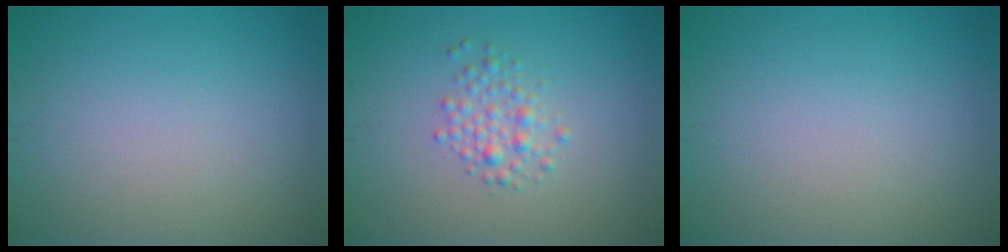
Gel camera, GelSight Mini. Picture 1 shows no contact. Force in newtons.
{"total": 2.0, "press": 2.0, "slide": 0.0}
{"total": 0.0}